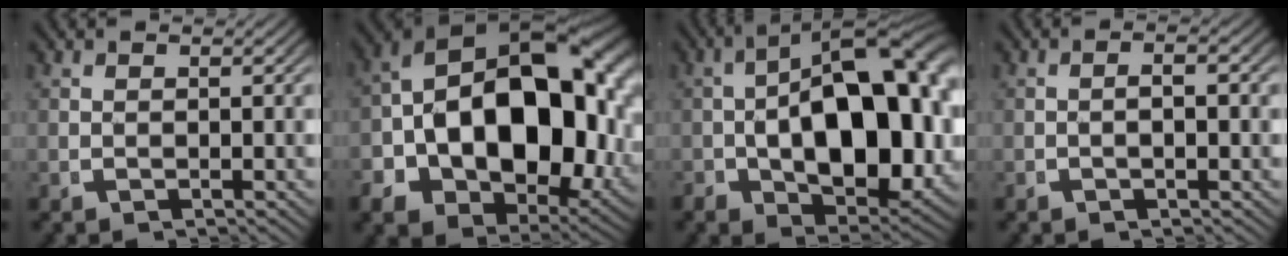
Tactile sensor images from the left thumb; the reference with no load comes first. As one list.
[{"total": 23.2, "force": [-1.6, 15.6, 17.1], "torque": [-0.300, -0.067, 0.000]}, {"total": 16.9, "force": [-1.2, 10.0, 13.6], "torque": [-0.206, -0.044, 0.003]}, {"total": 1.5, "force": [-0.5, 0.5, 1.3], "torque": [-0.023, 0.000, -0.007]}]